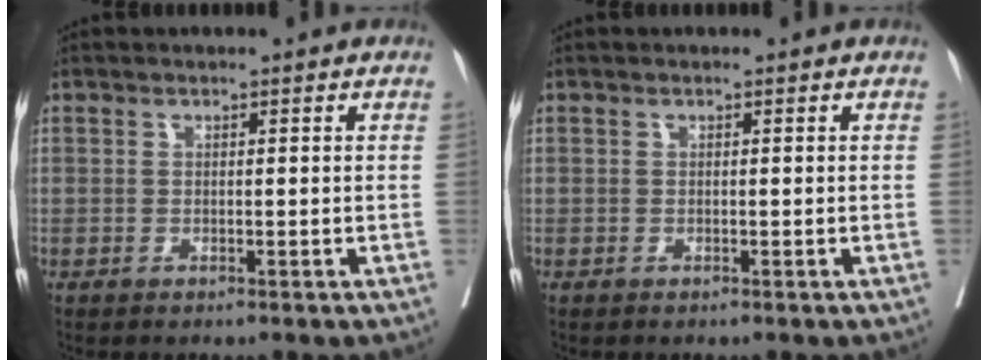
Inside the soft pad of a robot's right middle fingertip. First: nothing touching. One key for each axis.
{"total": 0.0}